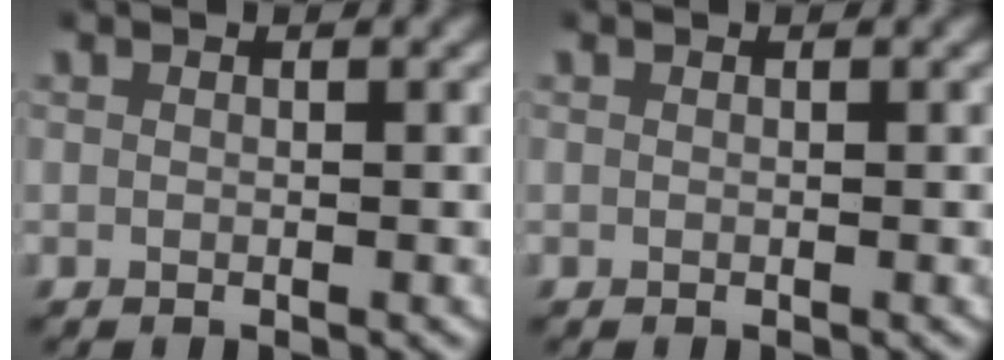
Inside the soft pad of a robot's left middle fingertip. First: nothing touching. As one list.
[{"total": 0.0}]